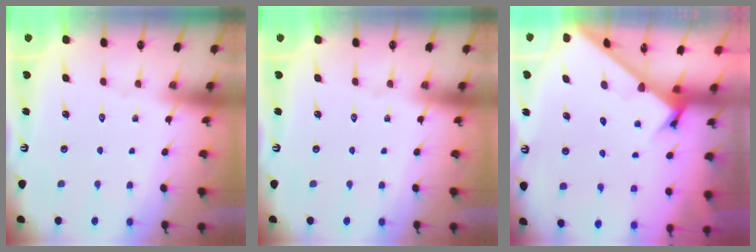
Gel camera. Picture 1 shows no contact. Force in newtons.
{"total": 0.0}
{"total": 2.9, "press": 2.9, "slide": 0.2}